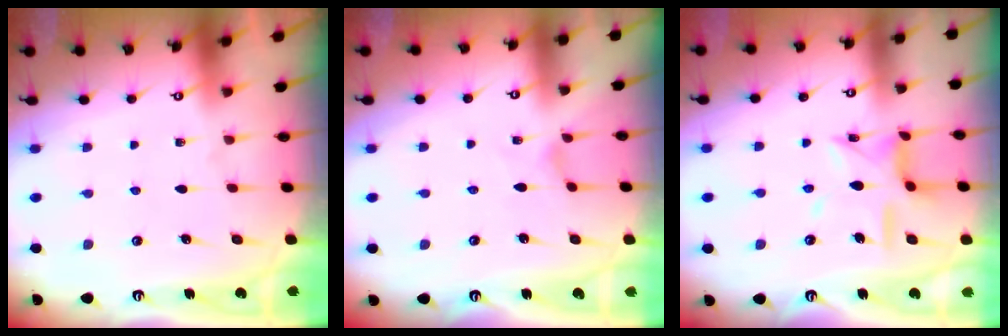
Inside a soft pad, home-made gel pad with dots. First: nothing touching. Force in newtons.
{"total": 0.9, "press": 0.8, "slide": 0.3}
{"total": 12.0, "press": 12.0, "slide": 0.8}